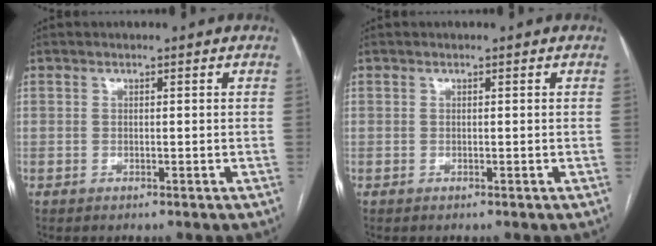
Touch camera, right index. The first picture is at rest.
{"total": 0.0}